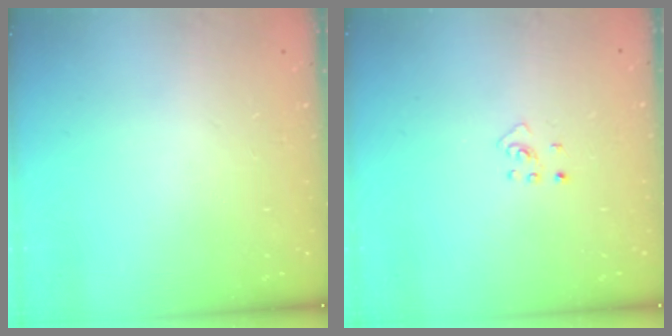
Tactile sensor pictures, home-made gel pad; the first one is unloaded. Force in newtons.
{"total": 2.7, "press": 2.7, "slide": 0.5}